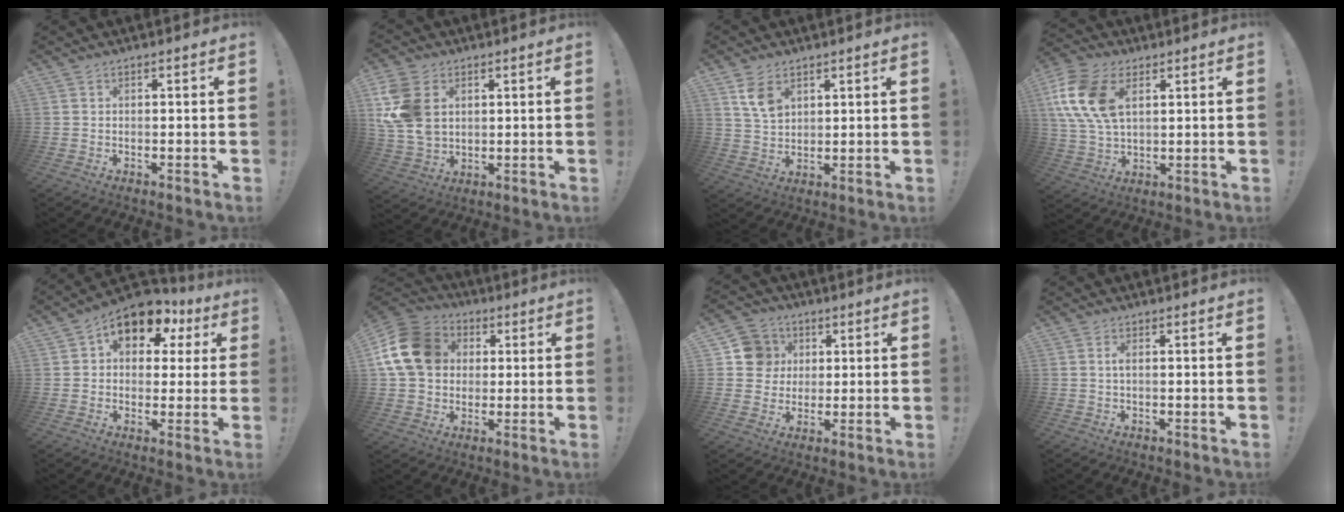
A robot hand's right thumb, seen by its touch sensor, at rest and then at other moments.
{"total": 14.4, "force": [4.1, 10.6, 8.9], "torque": [-0.184, -0.015, 0.080]}
{"total": 7.2, "force": [3.7, 4.6, 4.1], "torque": [-0.059, -0.015, 0.070]}
{"total": 16.8, "force": [5.4, 10.8, 11.7], "torque": [-0.235, -0.010, 0.101]}
{"total": 11.6, "force": [6.4, 7.3, 6.4], "torque": [-0.088, -0.036, 0.115]}
{"total": 18.2, "force": [4.2, 14.4, 10.3], "torque": [-0.185, -0.001, 0.083]}
{"total": 10.7, "force": [2.5, 10.0, 2.6], "torque": [-0.021, -0.003, 0.054]}
{"total": 1.4, "force": [-0.1, 0.2, 1.3], "torque": [-0.027, 0.001, -0.002]}